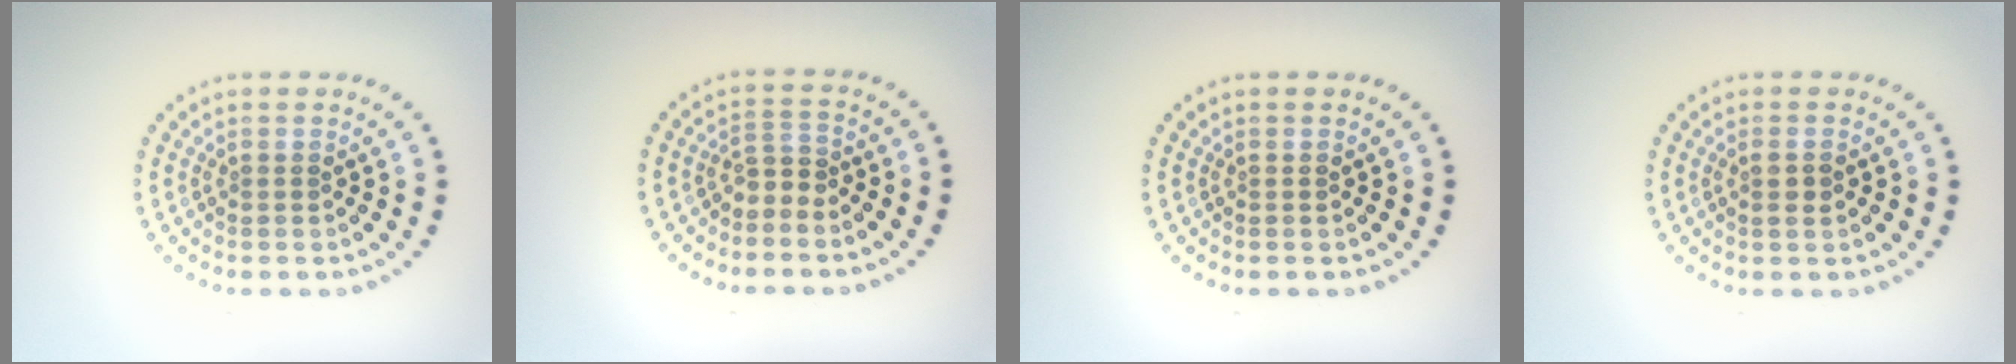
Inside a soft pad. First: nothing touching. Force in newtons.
{"total": 1.7, "press": 1.1, "slide": 1.3}
{"total": 0.0}
{"total": 1.2, "press": 1.1, "slide": 0.5}